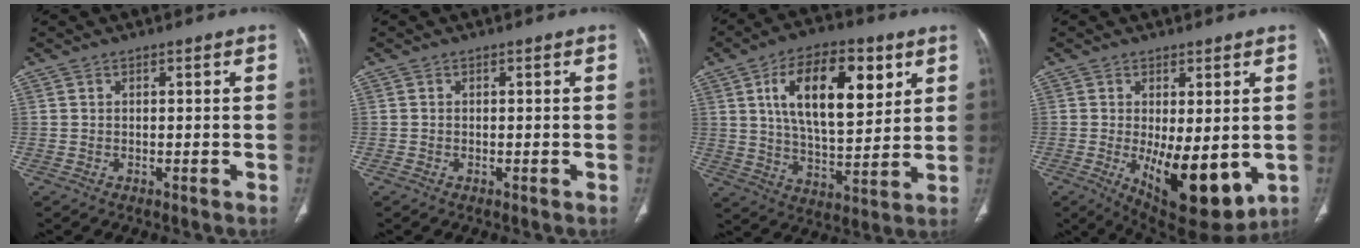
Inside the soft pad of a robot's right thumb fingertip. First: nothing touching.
{"total": 0.0}
{"total": 18.5, "force": [6.8, 8.7, 14.9], "torque": [-0.210, -0.022, 0.115]}
{"total": 13.5, "force": [-2.3, 5.6, 12.1], "torque": [-0.170, -0.028, -0.013]}